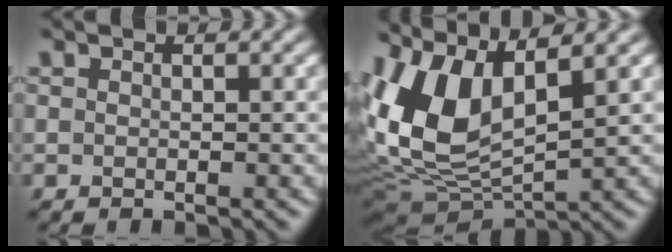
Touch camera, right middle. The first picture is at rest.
{"total": 9.7, "force": [1.9, 5.0, 8.1], "torque": [-0.183, 0.003, 0.033]}